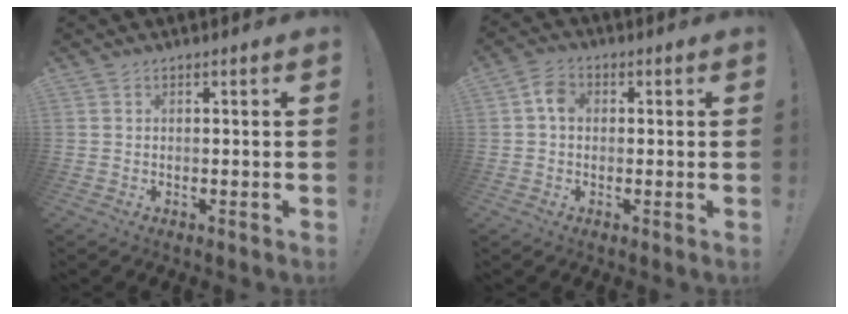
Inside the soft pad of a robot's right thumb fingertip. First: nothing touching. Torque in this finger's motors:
{"motor_torque": [0.56, 0.42, 0.37, -0.26, 0.00]}